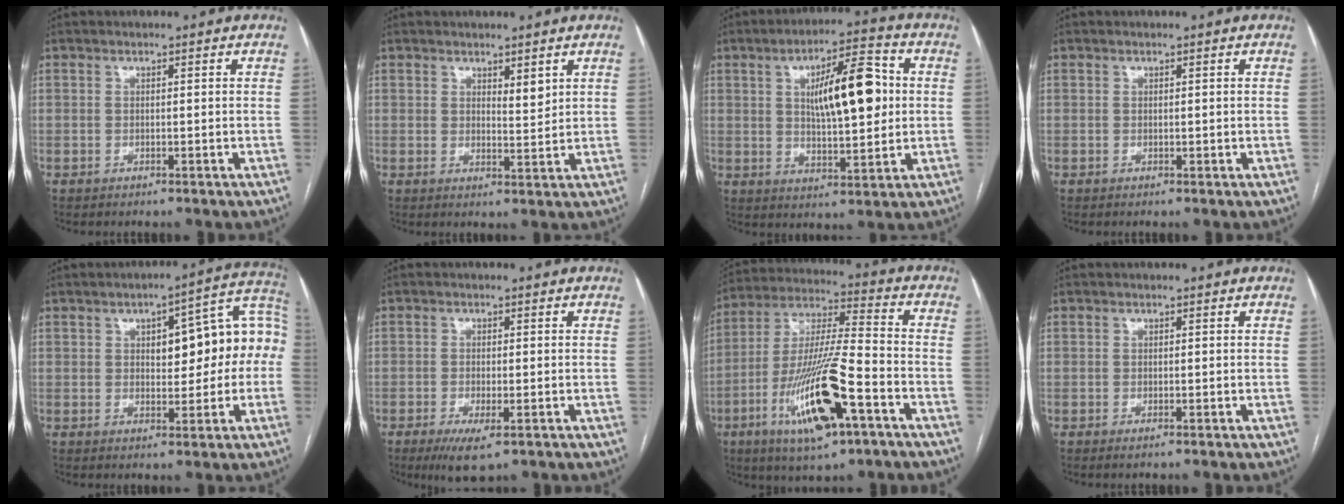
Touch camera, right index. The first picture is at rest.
{"total": 2.8, "force": [1.7, 0.9, 2.0], "torque": [-0.035, -0.011, 0.033]}
{"total": 12.7, "force": [2.2, 3.5, 12.0], "torque": [-0.192, 0.016, 0.035]}
{"total": 0.0}
{"total": 12.8, "force": [1.0, 4.3, 12.0], "torque": [-0.153, 0.048, 0.020]}
{"total": 5.3, "force": [-2.9, 1.4, 4.2], "torque": [-0.074, -0.011, -0.042]}
{"total": 18.3, "force": [-7.9, 2.9, 16.2], "torque": [-0.336, -0.021, -0.137]}
{"total": 0.8, "force": [-0.6, 0.0, 0.6], "torque": [-0.013, -0.002, -0.009]}